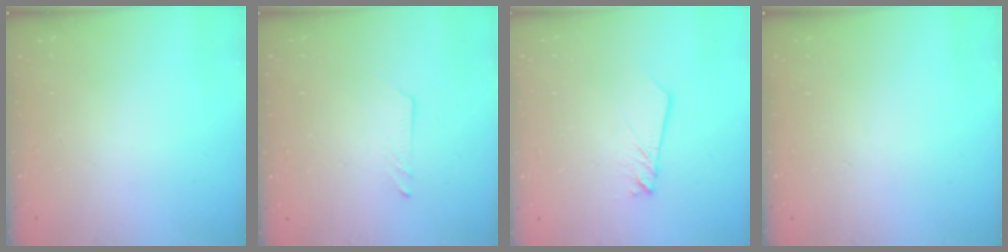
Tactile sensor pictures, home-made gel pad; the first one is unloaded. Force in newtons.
{"total": 1.2, "press": 1.2, "slide": 0.1}
{"total": 2.7, "press": 2.6, "slide": 0.3}
{"total": 0.0}